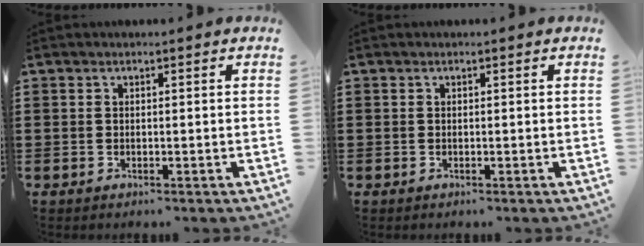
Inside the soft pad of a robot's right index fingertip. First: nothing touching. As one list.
[{"total": 0.0}]